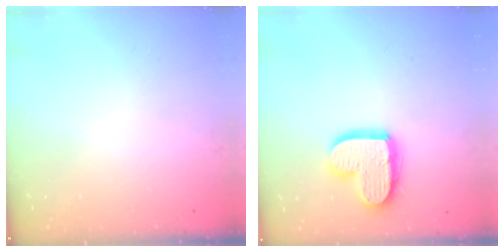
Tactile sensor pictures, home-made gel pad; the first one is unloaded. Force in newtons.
{"total": 14.5, "press": 14.4, "slide": 1.3}